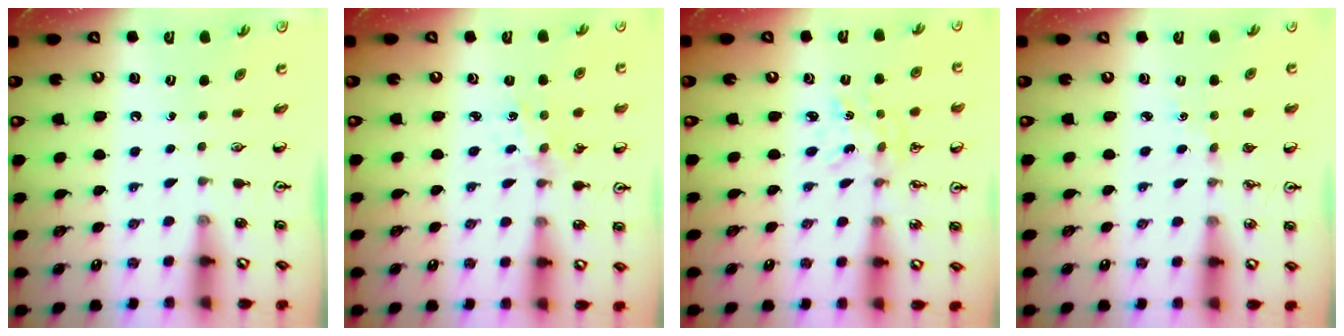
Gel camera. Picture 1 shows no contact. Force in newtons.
{"total": 1.1, "press": 1.1, "slide": 0.2}
{"total": 1.4, "press": 1.4, "slide": 0.2}
{"total": 1.8, "press": 1.8, "slide": 0.3}